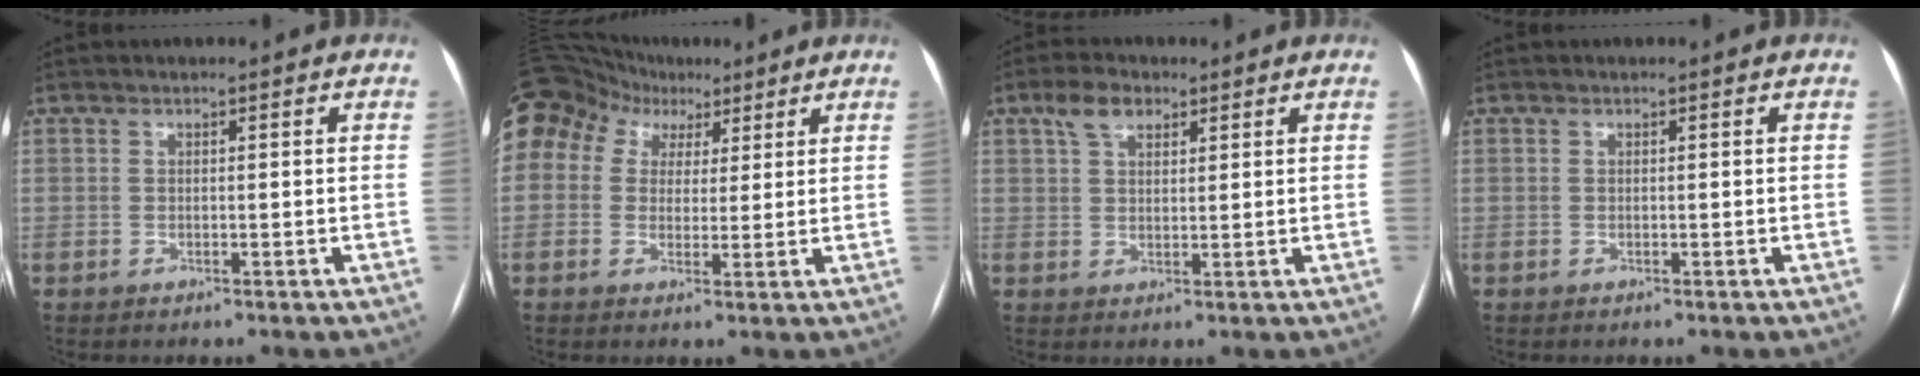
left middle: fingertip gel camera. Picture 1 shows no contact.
{"total": 22.9, "force": [11.4, 17.6, 9.4], "torque": [-0.302, 0.109, 0.216]}
{"total": 4.4, "force": [2.7, 2.3, 2.7], "torque": [-0.059, 0.018, 0.053]}
{"total": 0.0}